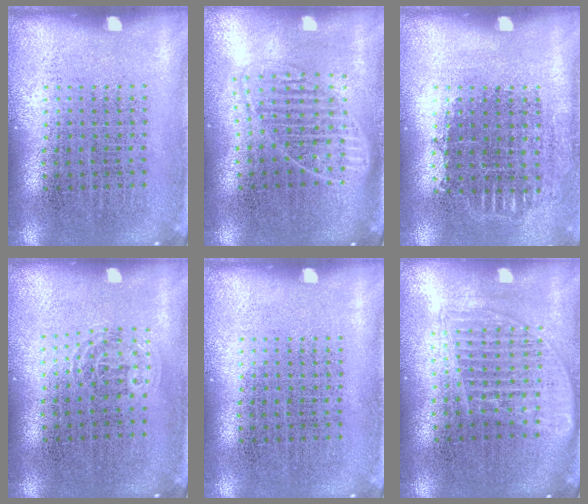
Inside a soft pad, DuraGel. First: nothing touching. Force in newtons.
{"total": 1.8, "press": 1.6, "slide": 1.0}
{"total": 0.7, "press": 0.7, "slide": 0.4}
{"total": 0.8, "press": 0.6, "slide": 0.6}
{"total": 0.0}
{"total": 1.6, "press": 1.4, "slide": 0.8}